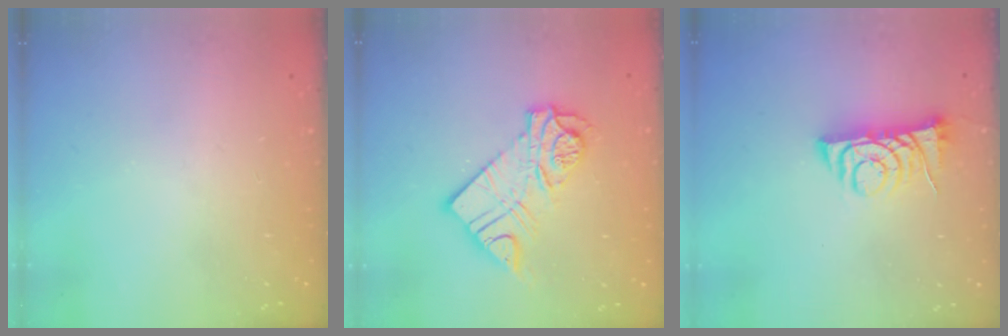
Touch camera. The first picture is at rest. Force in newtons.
{"total": 13.1, "press": 13.0, "slide": 1.3}
{"total": 7.6, "press": 7.5, "slide": 1.0}